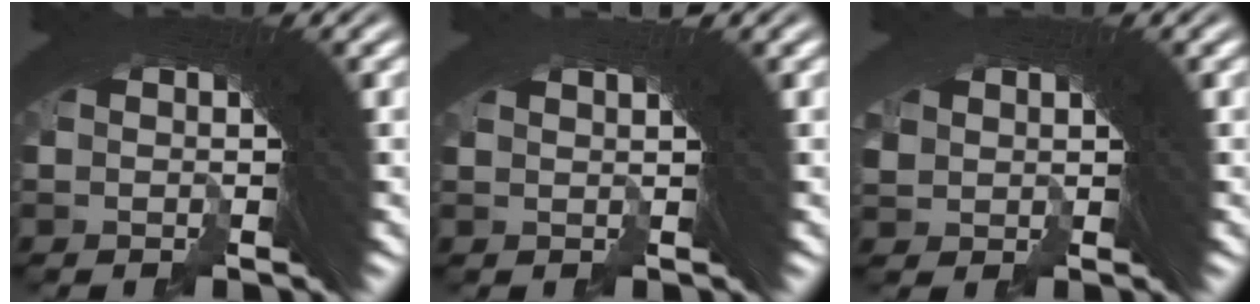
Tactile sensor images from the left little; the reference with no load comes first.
{"total": 2.3, "force": [1.5, -1.6, 0.4], "torque": [0.010, 0.012, 0.029]}
{"total": 0.6, "force": [0.1, 0.5, 0.3], "torque": [0.006, -0.001, 0.013]}